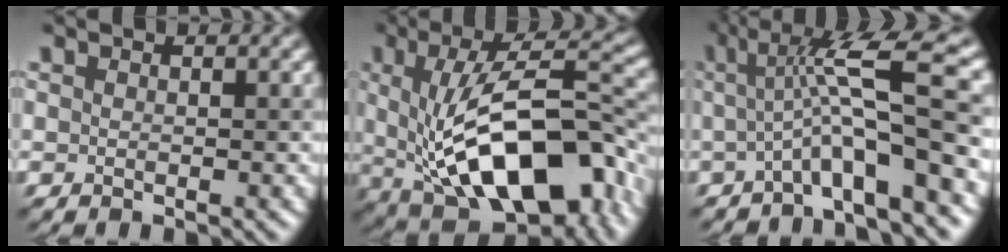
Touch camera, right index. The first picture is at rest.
{"total": 14.1, "force": [-1.9, 6.3, 12.4], "torque": [-0.176, -0.002, -0.027]}
{"total": 8.4, "force": [-0.2, 1.3, 8.3], "torque": [-0.115, 0.021, -0.014]}